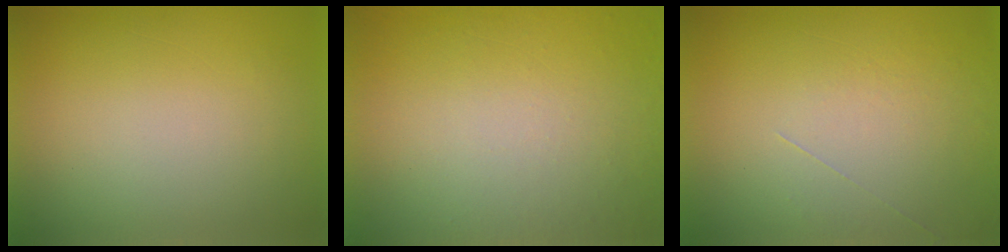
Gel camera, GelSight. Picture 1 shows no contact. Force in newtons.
{"total": 8.6}
{"total": 1.2}